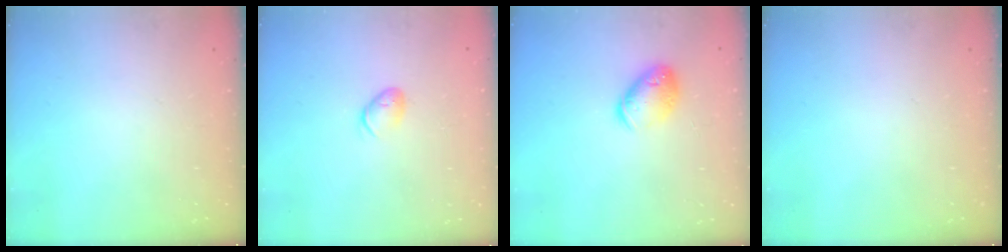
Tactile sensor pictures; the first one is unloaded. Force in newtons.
{"total": 5.7, "press": 5.6, "slide": 0.9}
{"total": 10.7, "press": 10.6, "slide": 1.5}
{"total": 0.0}